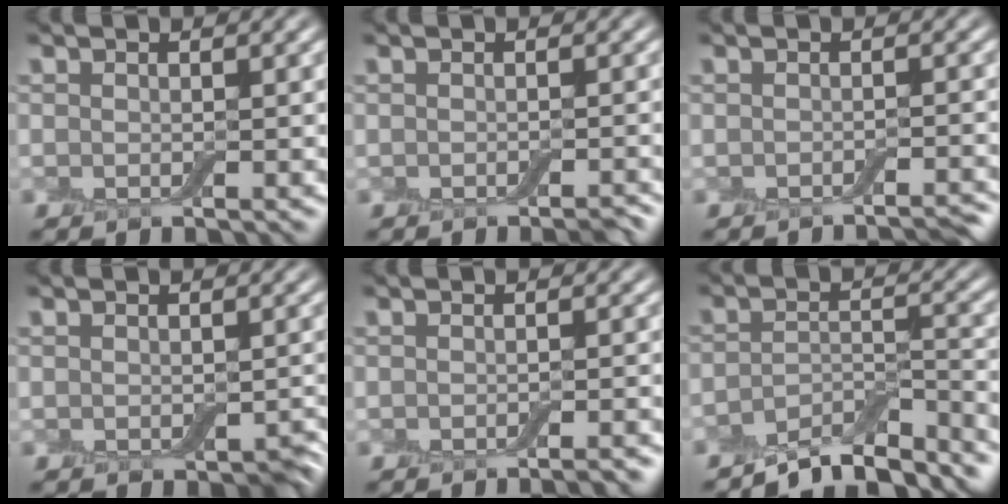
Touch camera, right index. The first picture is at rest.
{"total": 1.1, "force": [-0.9, 0.1, 0.6], "torque": [-0.007, -0.005, -0.013]}
{"total": 2.0, "force": [-1.9, 0.2, 0.8], "torque": [0.000, 0.000, -0.024]}
{"total": 1.9, "force": [-0.7, 1.3, 1.3], "torque": [-0.021, -0.014, -0.003]}
{"total": 1.3, "force": [-1.0, 0.1, 0.8], "torque": [-0.006, -0.002, -0.015]}
{"total": 7.3, "force": [-6.4, 1.8, 3.0], "torque": [-0.042, -0.007, -0.103]}